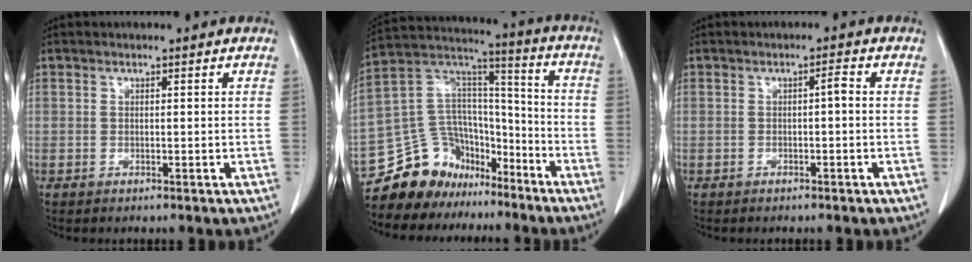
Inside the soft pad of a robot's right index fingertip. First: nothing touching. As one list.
[{"total": 15.9, "force": [-12.2, 9.4, 3.7], "torque": [-0.073, 0.092, -0.210]}, {"total": 1.3, "force": [-0.1, 0.2, 1.2], "torque": [-0.018, 0.003, -0.001]}]